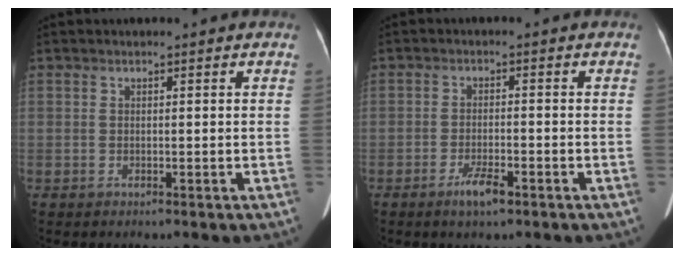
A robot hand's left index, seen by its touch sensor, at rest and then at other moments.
{"total": 3.6, "force": [-2.4, 0.7, 2.6], "torque": [-0.053, -0.007, -0.041]}